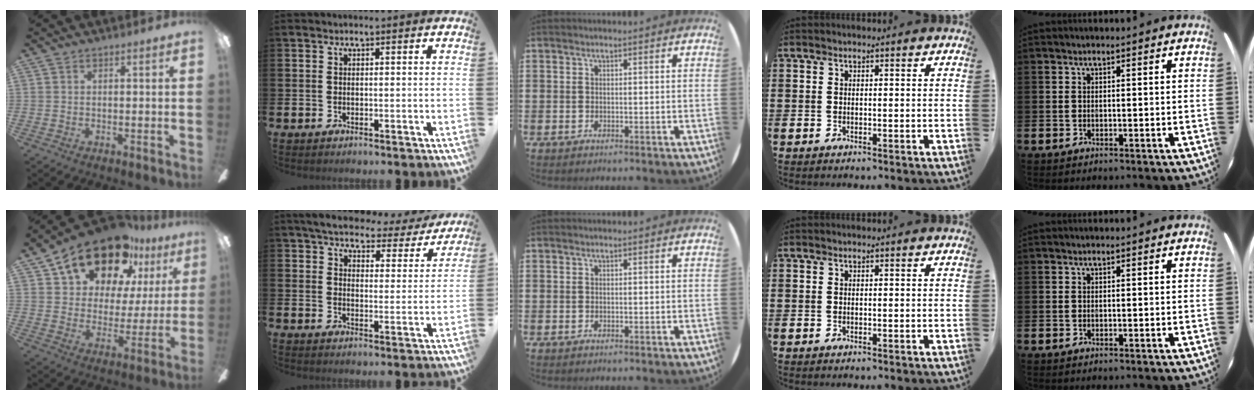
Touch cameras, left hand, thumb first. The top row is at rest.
{"thumb": {"total": 20.4, "force": [15.2, 9.9, 9.4], "torque": [-0.167, -0.096, 0.264]}, "index": {"total": 4.9, "force": [4.5, 1.3, 1.4], "torque": [-0.044, -0.031, 0.072]}}